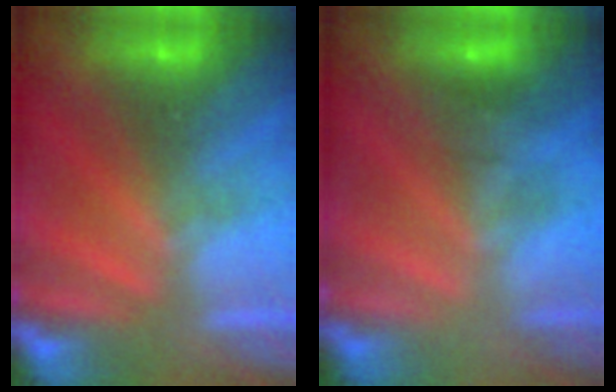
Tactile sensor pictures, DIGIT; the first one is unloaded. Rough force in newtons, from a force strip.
{"total": 1.6}